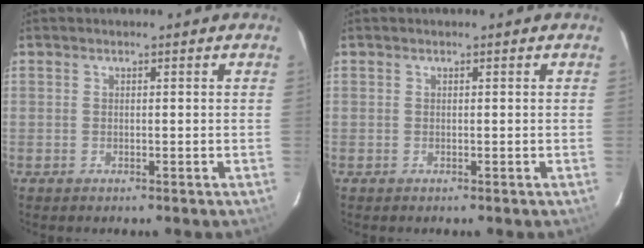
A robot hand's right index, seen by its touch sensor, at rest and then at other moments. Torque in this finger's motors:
{"motor_torque": [0.00, 0.00, 0.00, 0.00]}